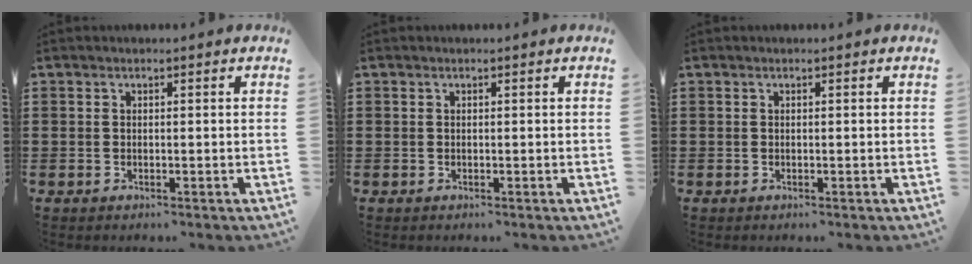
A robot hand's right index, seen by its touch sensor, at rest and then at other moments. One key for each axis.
{"total": 0.0}
{"total": 0.0}